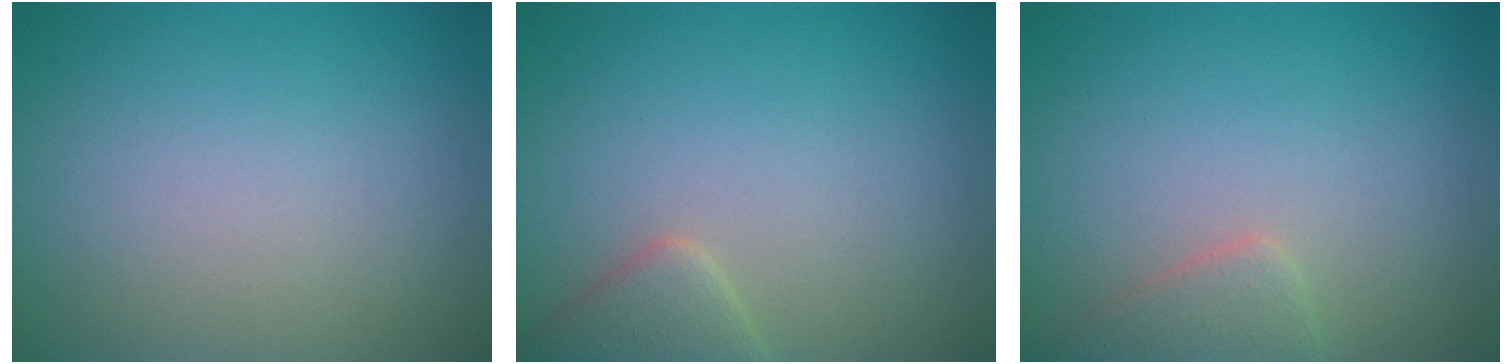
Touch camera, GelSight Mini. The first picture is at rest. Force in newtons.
{"total": 2.7, "press": 2.7, "slide": 0.2}
{"total": 2.2, "press": 2.2, "slide": 0.2}